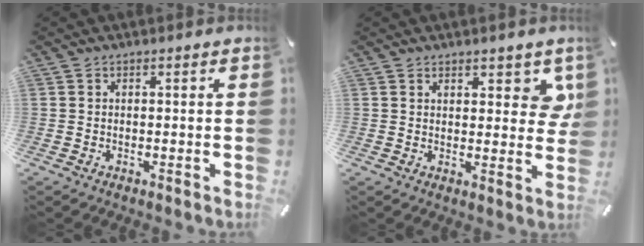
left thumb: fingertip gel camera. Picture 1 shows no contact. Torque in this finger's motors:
{"motor_torque": [0.11, -0.22, 0.22, 0.11, 0.05]}